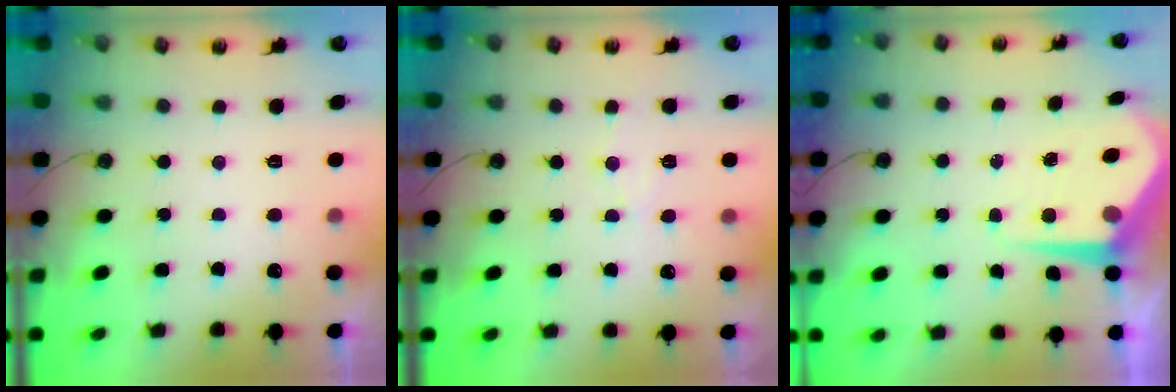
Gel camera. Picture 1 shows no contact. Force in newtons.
{"total": 6.0, "press": 6.0, "slide": 0.3}
{"total": 7.3, "press": 7.3, "slide": 0.5}